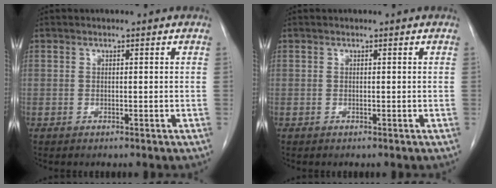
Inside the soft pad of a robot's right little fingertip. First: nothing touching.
{"total": 0.0}